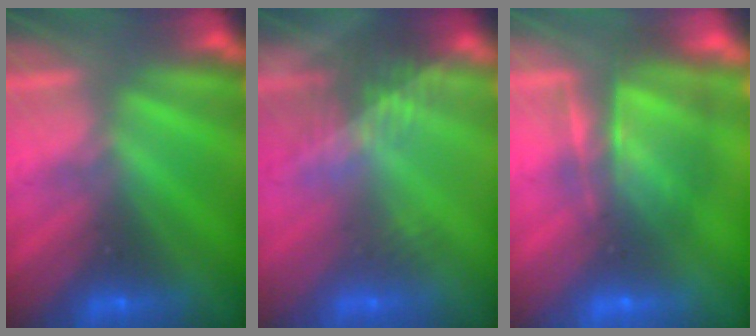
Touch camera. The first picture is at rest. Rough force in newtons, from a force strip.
{"total": 2.4}
{"total": 7.1}